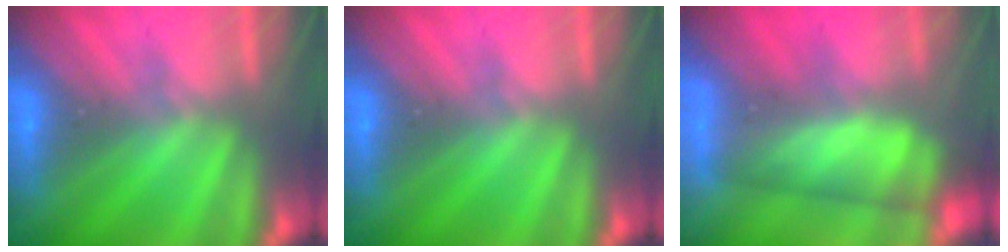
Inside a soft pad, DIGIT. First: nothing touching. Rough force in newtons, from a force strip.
{"total": 0.0}
{"total": 4.6}